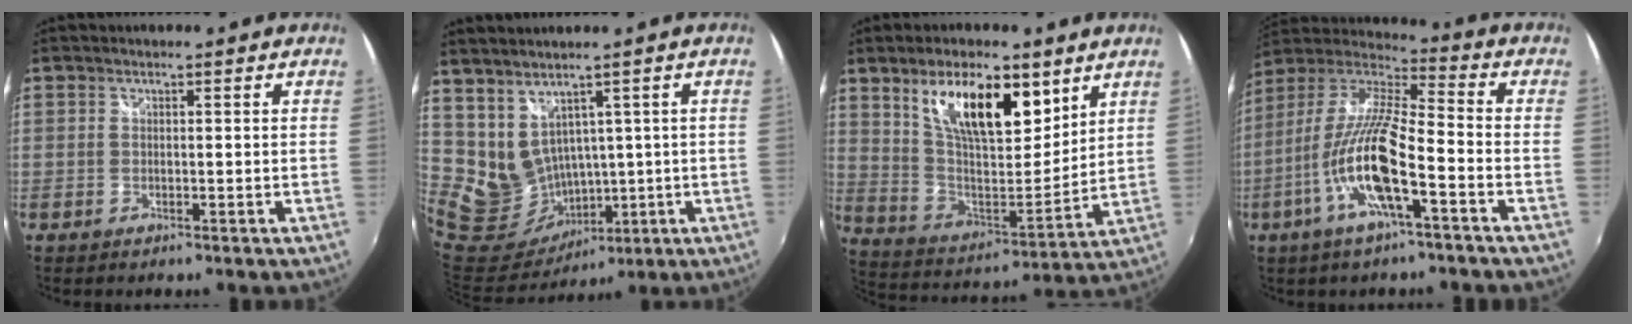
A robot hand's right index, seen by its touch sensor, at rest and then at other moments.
{"total": 12.1, "force": [4.9, 9.4, 5.8], "torque": [-0.147, -0.001, 0.134]}
{"total": 17.5, "force": [9.8, 7.0, 12.8], "torque": [-0.220, 0.001, 0.182]}
{"total": 16.2, "force": [-6.5, 2.8, 14.6], "torque": [-0.283, -0.014, -0.128]}